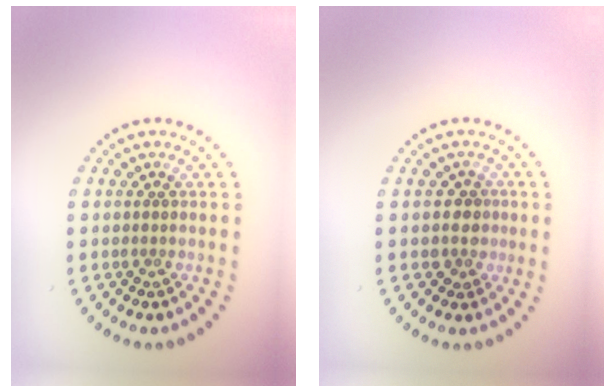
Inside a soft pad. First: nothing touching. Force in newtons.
{"total": 1.9, "press": 1.5, "slide": 1.1}